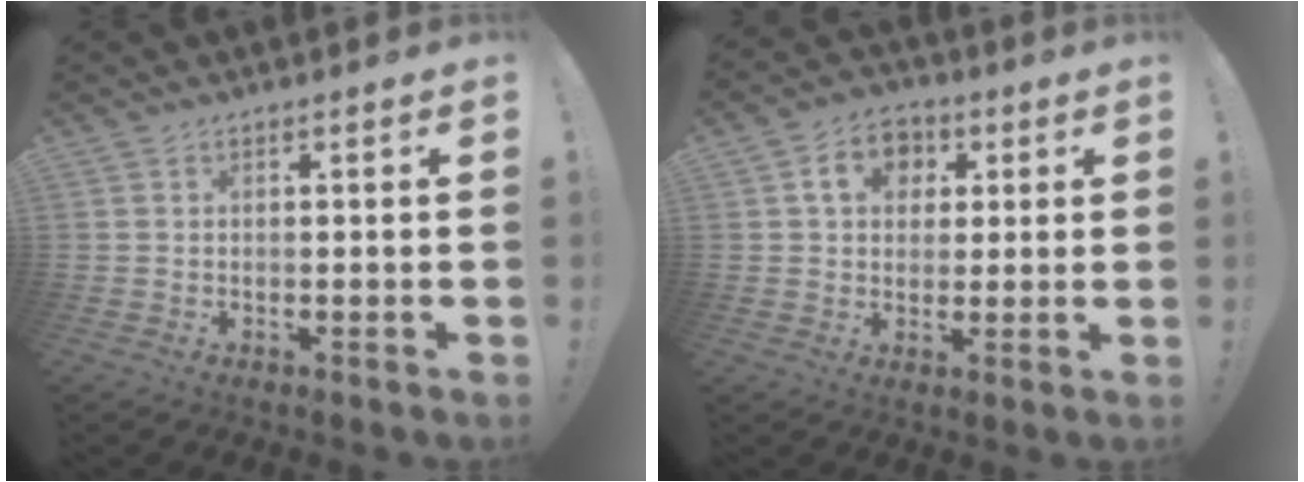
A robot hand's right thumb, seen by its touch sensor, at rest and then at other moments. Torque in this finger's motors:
{"motor_torque": [1.16, 1.12, 0.53, 0.26, 0.00]}